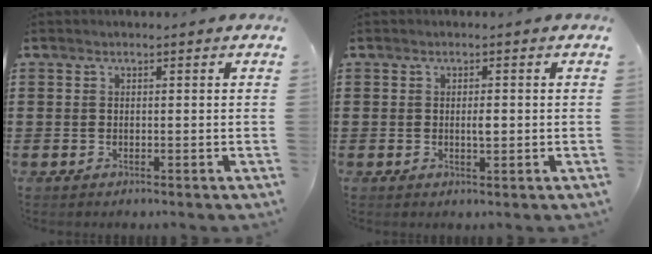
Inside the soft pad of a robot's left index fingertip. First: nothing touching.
{"total": 1.8, "force": [0.0, 0.5, 1.7], "torque": [-0.032, 0.000, 0.000]}